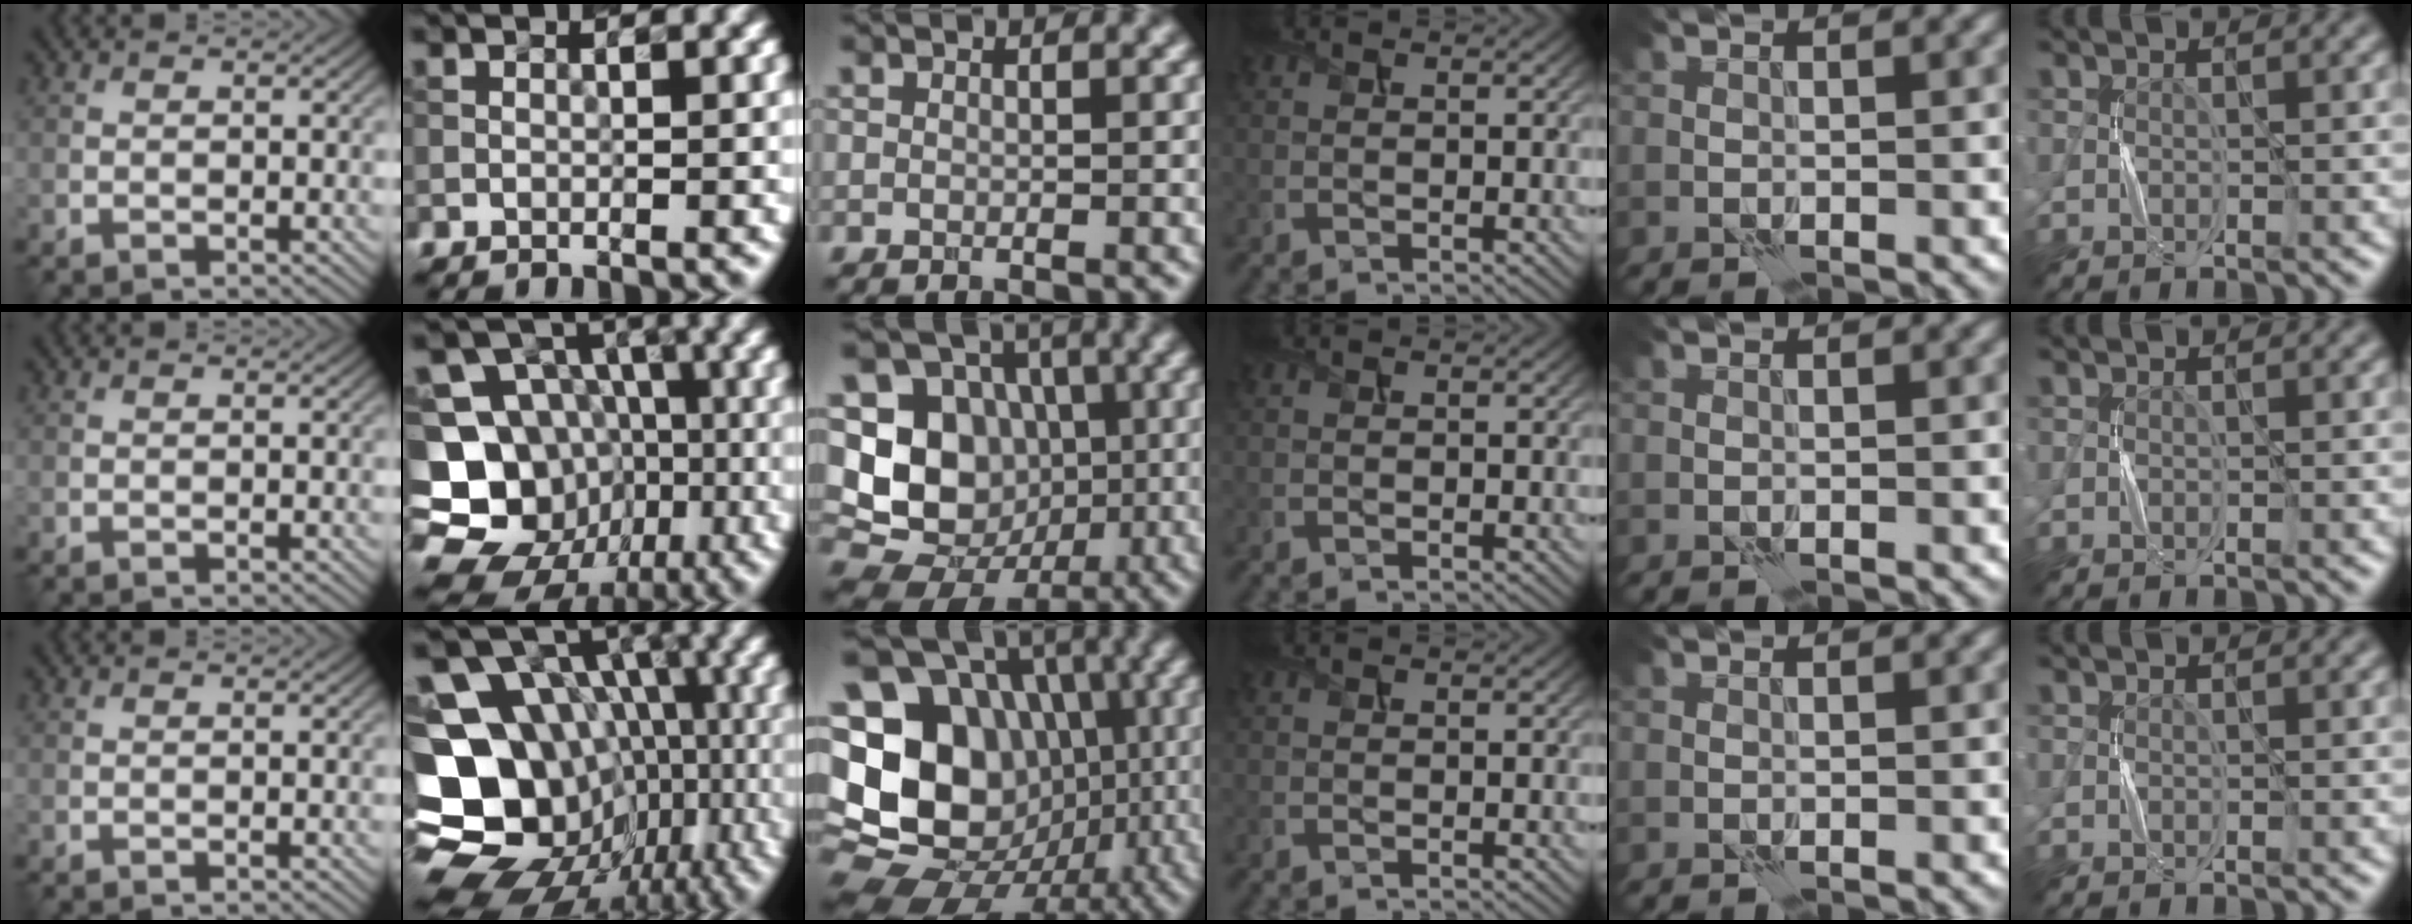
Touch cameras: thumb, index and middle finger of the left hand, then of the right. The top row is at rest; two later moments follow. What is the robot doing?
{"motion": "press", "object": "button"}